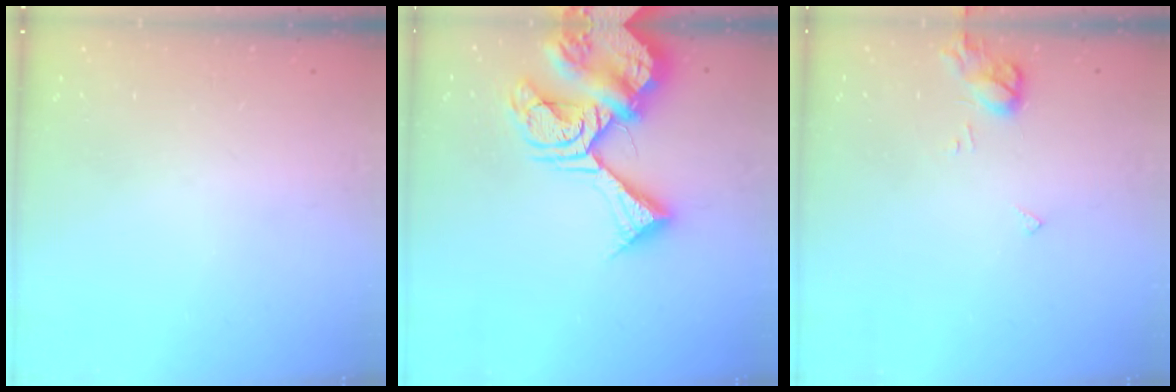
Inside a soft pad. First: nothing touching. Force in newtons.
{"total": 19.2, "press": 19.1, "slide": 2.4}
{"total": 5.4, "press": 5.4, "slide": 0.5}